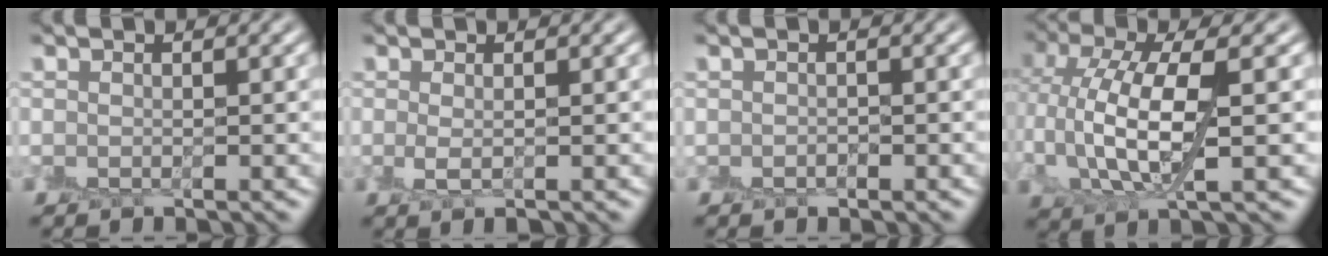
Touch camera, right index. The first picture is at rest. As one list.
[{"total": 1.1, "force": [0.1, 0.3, 1.0], "torque": [-0.023, -0.001, 0.002]}, {"total": 0.0}, {"total": 8.0, "force": [1.4, 3.6, 7.0], "torque": [-0.148, 0.010, 0.025]}]